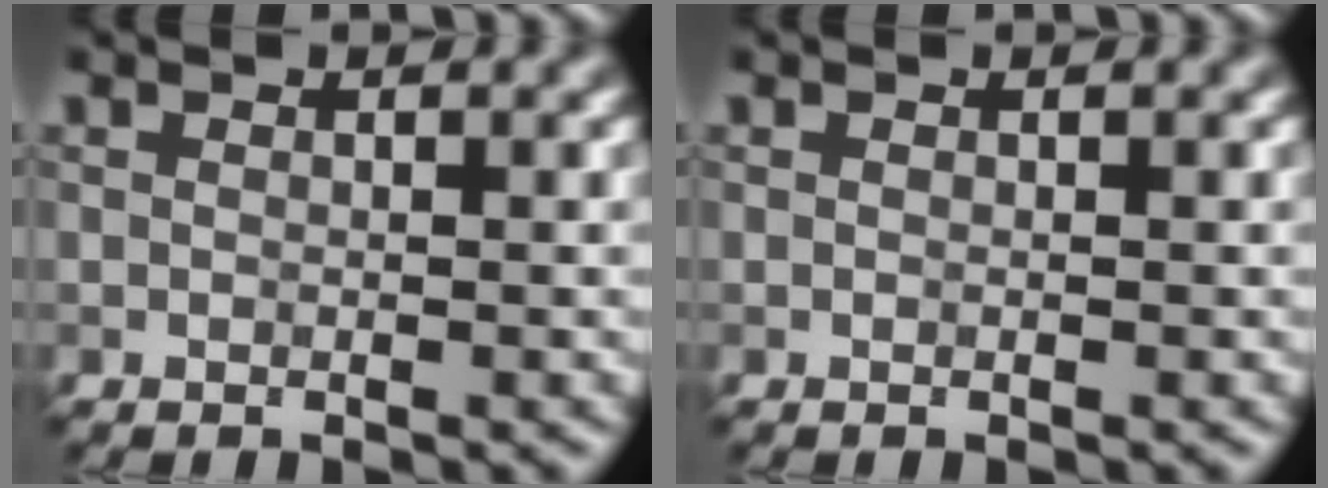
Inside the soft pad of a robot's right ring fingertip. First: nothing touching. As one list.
[{"total": 0.0}]